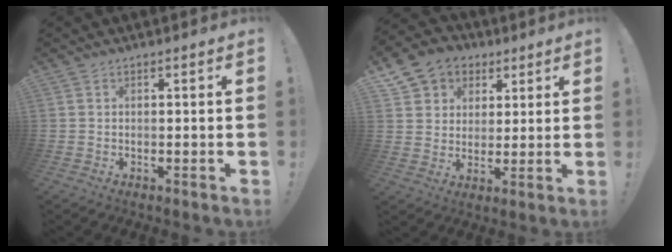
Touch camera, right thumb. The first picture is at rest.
{"total": 9.6, "force": [4.5, 8.1, 2.3], "torque": [-0.027, -0.029, 0.093]}